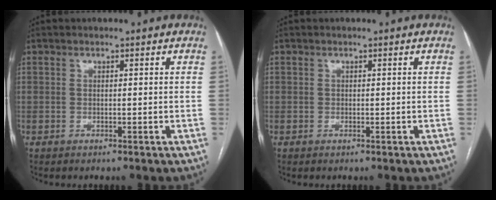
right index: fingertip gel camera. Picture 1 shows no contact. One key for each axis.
{"total": 0.0}